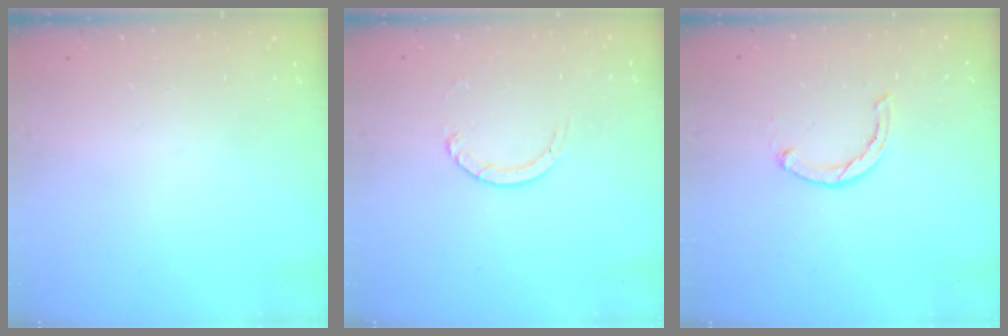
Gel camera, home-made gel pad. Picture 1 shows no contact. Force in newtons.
{"total": 2.7, "press": 2.7, "slide": 0.3}
{"total": 2.5, "press": 2.5, "slide": 0.4}